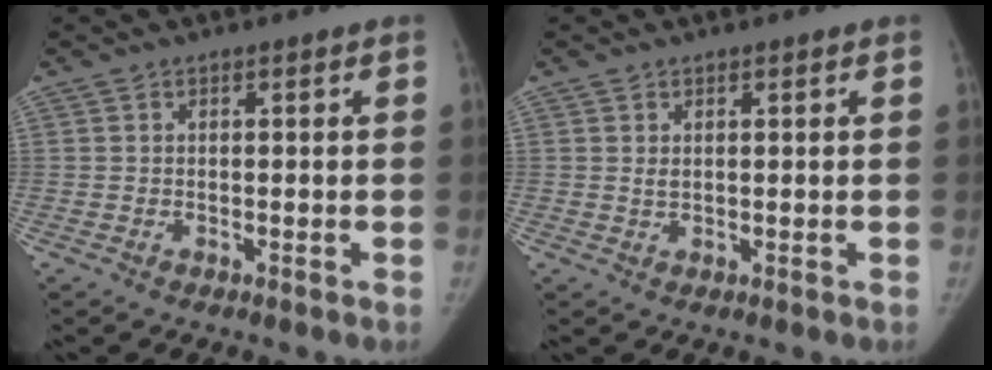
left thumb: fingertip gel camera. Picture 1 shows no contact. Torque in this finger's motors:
{"motor_torque": [0.39, 0.47, 0.56, -0.47, 0.03]}